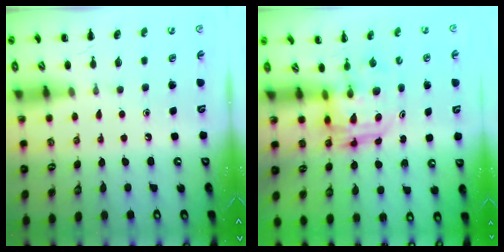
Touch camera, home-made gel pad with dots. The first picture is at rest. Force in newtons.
{"total": 4.6, "press": 4.4, "slide": 1.1}